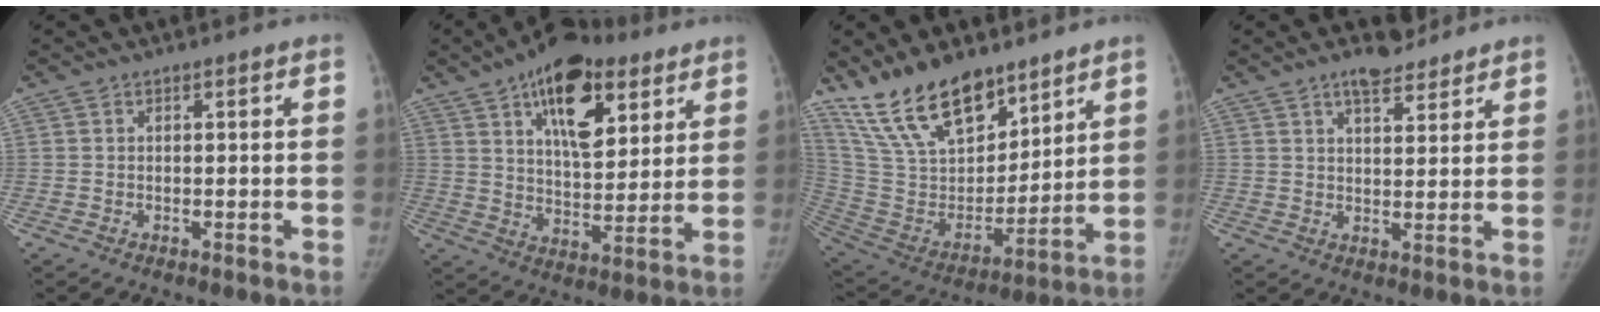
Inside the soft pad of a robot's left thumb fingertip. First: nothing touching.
{"total": 18.6, "force": [9.3, 9.3, 13.1], "torque": [-0.160, -0.031, 0.147]}
{"total": 21.0, "force": [15.5, 9.7, 10.4], "torque": [-0.151, -0.069, 0.292]}
{"total": 6.3, "force": [4.7, 2.5, 3.3], "torque": [-0.034, -0.029, 0.075]}